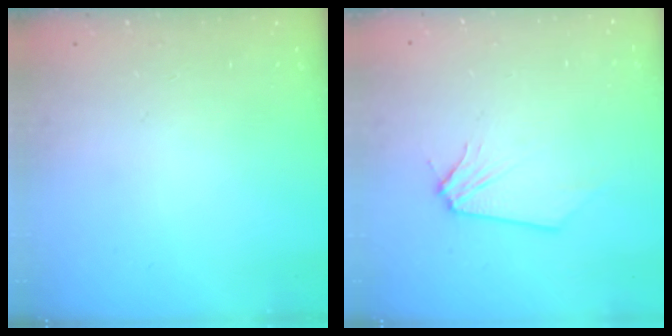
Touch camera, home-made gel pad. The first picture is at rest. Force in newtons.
{"total": 0.0}